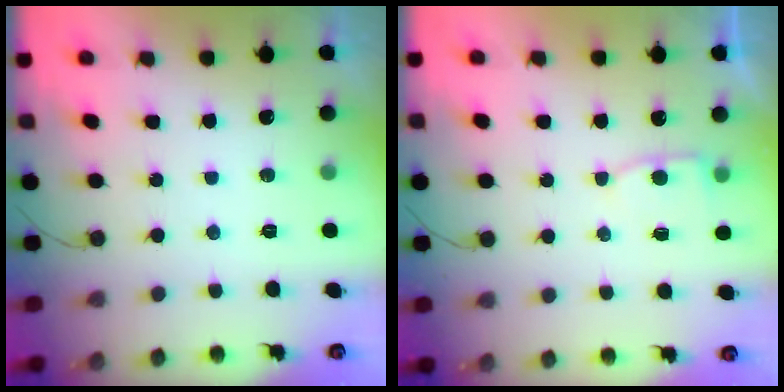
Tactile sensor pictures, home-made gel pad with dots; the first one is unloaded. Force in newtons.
{"total": 5.0, "press": 4.9, "slide": 0.4}